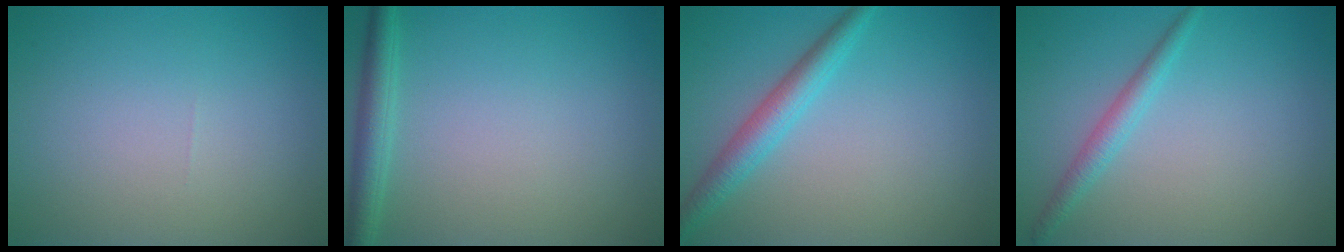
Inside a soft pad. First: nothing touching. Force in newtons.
{"total": 2.5, "press": 2.5, "slide": 0.1}
{"total": 3.1, "press": 3.1, "slide": 0.1}
{"total": 1.9, "press": 1.9, "slide": 0.1}